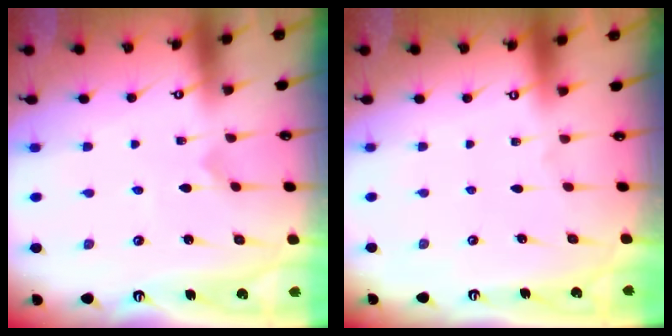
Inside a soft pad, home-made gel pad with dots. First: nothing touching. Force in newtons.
{"total": 0.0}